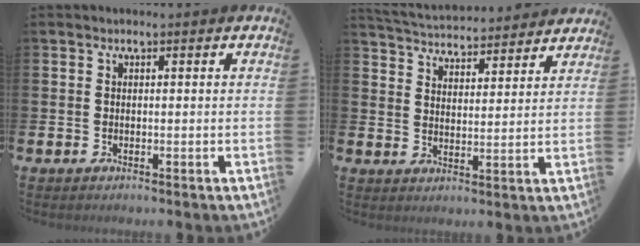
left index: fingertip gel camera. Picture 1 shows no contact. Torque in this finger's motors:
{"motor_torque": [1.07, -1.07, 0.25, 0.00]}